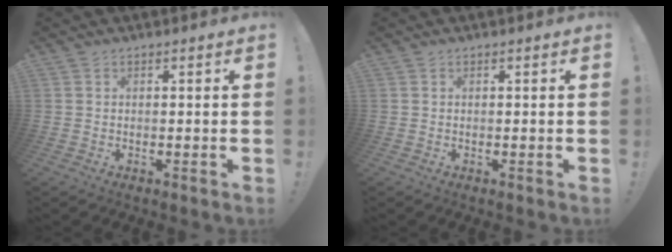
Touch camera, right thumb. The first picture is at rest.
{"total": 0.0}